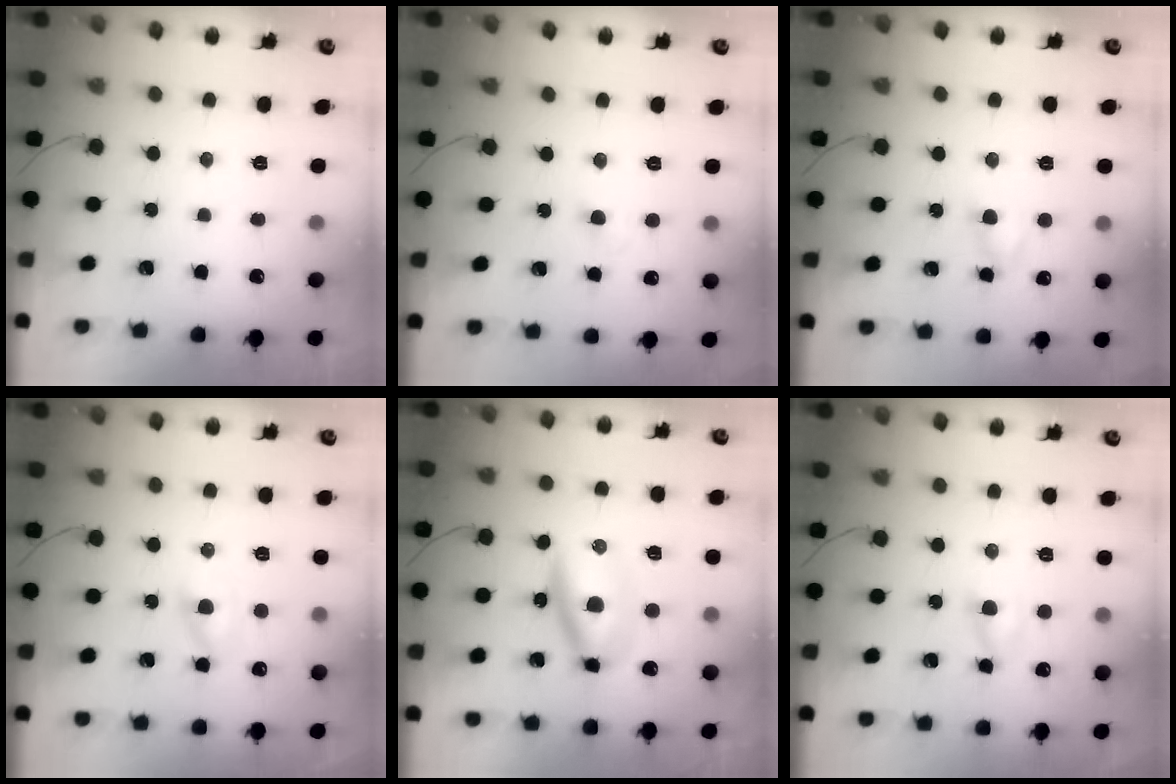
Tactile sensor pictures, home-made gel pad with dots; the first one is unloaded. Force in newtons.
{"total": 2.4, "press": 2.3, "slide": 0.9}
{"total": 4.1, "press": 4.0, "slide": 1.0}
{"total": 2.5, "press": 2.3, "slide": 0.9}
{"total": 6.5, "press": 6.4, "slide": 1.2}
{"total": 2.9, "press": 2.6, "slide": 1.2}